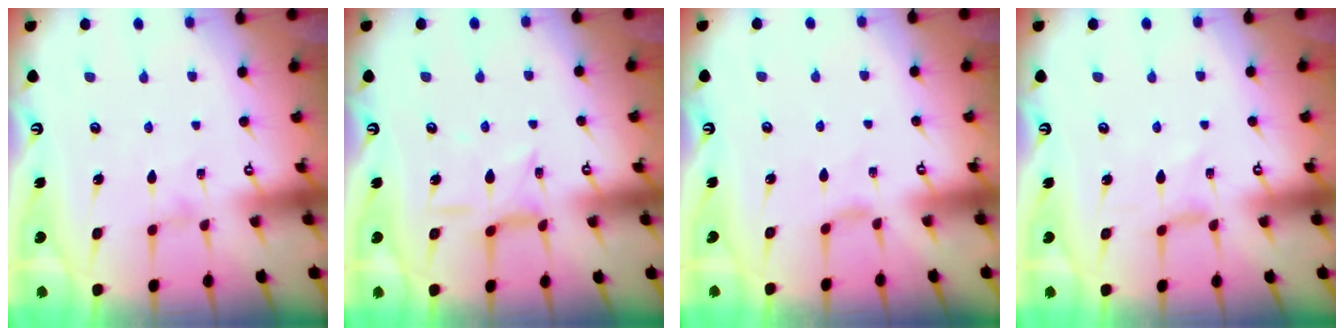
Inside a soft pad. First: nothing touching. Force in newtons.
{"total": 5.4, "press": 5.4, "slide": 0.3}
{"total": 0.6, "press": 0.6, "slide": 0.2}
{"total": 0.0}